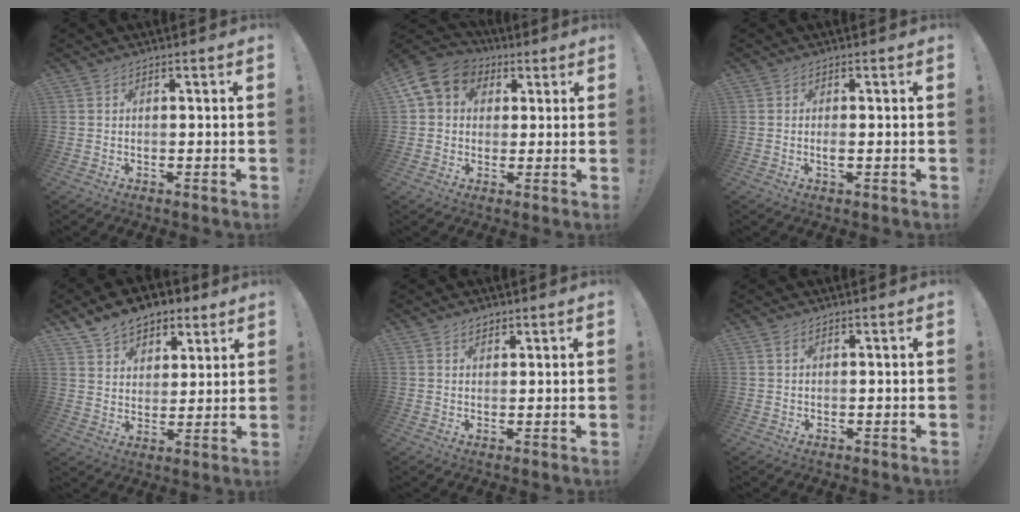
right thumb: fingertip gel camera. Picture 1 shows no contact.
{"total": 10.6, "force": [3.1, 8.9, 4.8], "torque": [-0.074, -0.007, 0.063]}
{"total": 1.2, "force": [-0.5, 0.3, 1.1], "torque": [-0.020, 0.000, -0.009]}
{"total": 10.6, "force": [8.0, 6.3, 3.0], "torque": [-0.047, -0.052, 0.154]}
{"total": 2.0, "force": [1.6, 1.1, 0.4], "torque": [0.005, -0.009, 0.028]}
{"total": 1.1, "force": [0.7, 0.5, 0.8], "torque": [-0.007, -0.002, 0.011]}